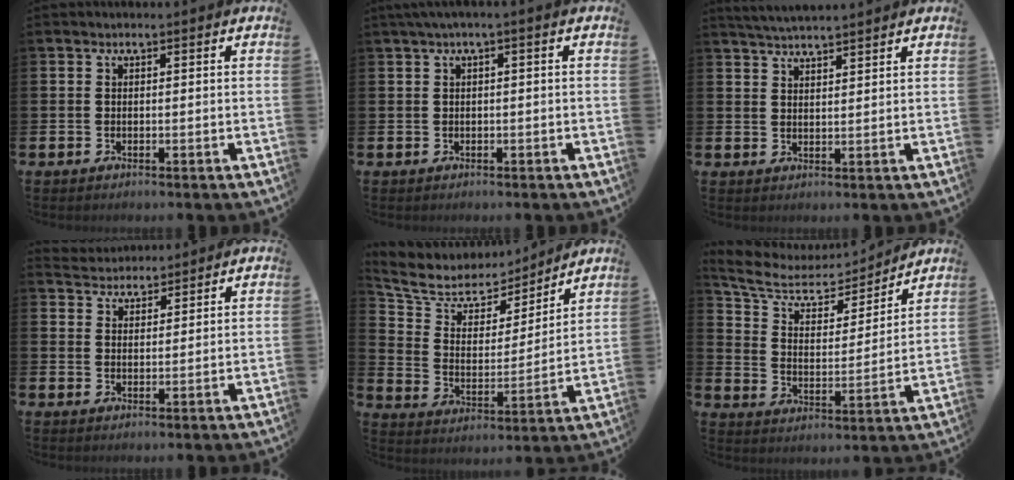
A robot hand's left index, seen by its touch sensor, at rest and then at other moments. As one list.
[{"total": 1.0, "force": [0.1, 0.0, 1.0], "torque": [-0.021, 0.002, 0.002]}, {"total": 3.6, "force": [3.6, 0.0, 0.5], "torque": [-0.022, -0.011, 0.066]}, {"total": 3.7, "force": [3.6, 0.8, -0.4], "torque": [0.002, -0.019, 0.065]}, {"total": 6.7, "force": [5.7, 3.4, 0.6], "torque": [-0.057, -0.043, 0.098]}, {"total": 8.0, "force": [6.6, 3.8, 2.5], "torque": [-0.089, -0.046, 0.111]}]